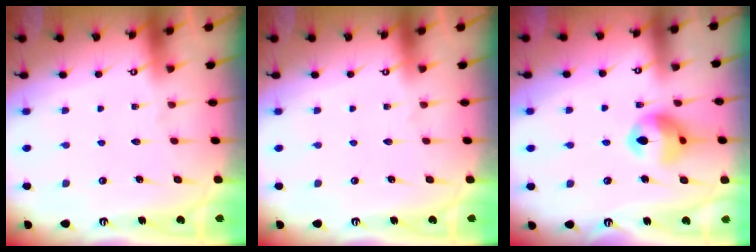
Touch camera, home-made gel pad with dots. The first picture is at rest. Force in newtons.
{"total": 0.0}
{"total": 12.7, "press": 12.6, "slide": 1.3}